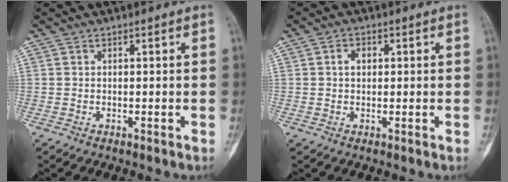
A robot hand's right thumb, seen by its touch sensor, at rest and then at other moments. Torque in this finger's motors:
{"motor_torque": [0.05, 0.03, 0.47, -0.07, 0.01]}